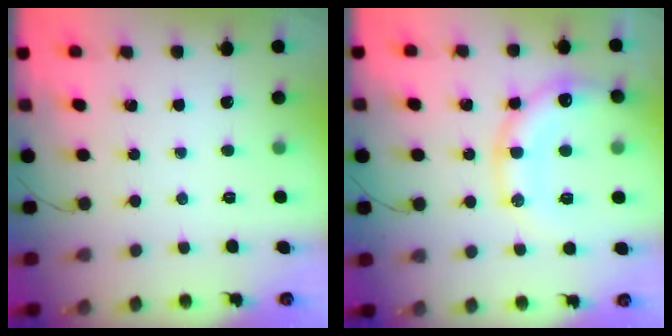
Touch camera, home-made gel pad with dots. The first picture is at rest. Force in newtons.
{"total": 17.1, "press": 16.8, "slide": 2.8}